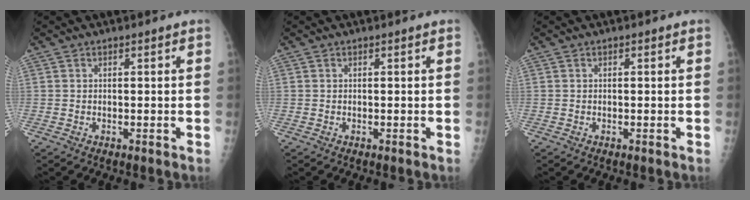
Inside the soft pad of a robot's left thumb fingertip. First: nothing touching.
{"total": 0.0}
{"total": 0.0}